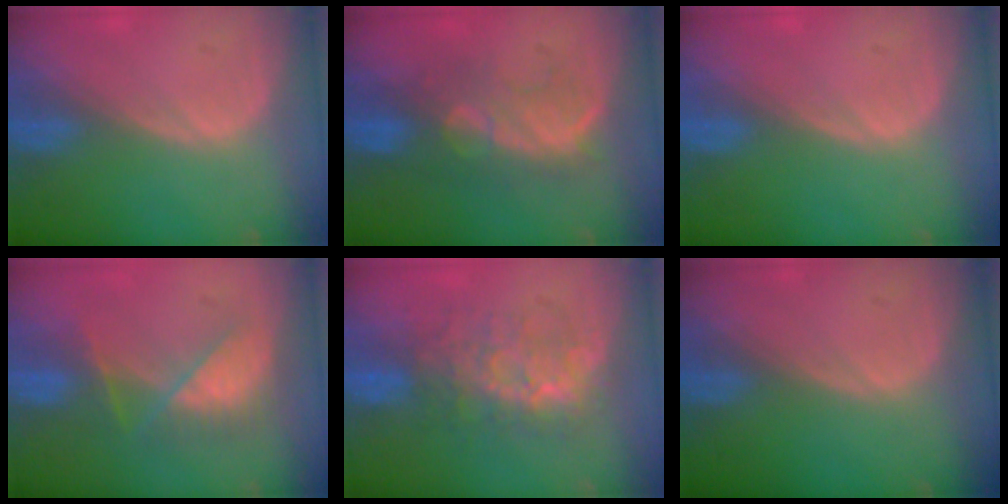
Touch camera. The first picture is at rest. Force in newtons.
{"total": 8.1, "press": 7.9, "slide": 1.8}
{"total": 0.0}
{"total": 7.3, "press": 6.9, "slide": 2.4}
{"total": 7.8, "press": 7.6, "slide": 1.5}
{"total": 0.0}